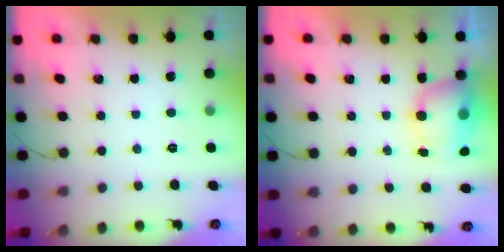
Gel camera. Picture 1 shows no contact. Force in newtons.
{"total": 8.3, "press": 7.7, "slide": 3.0}